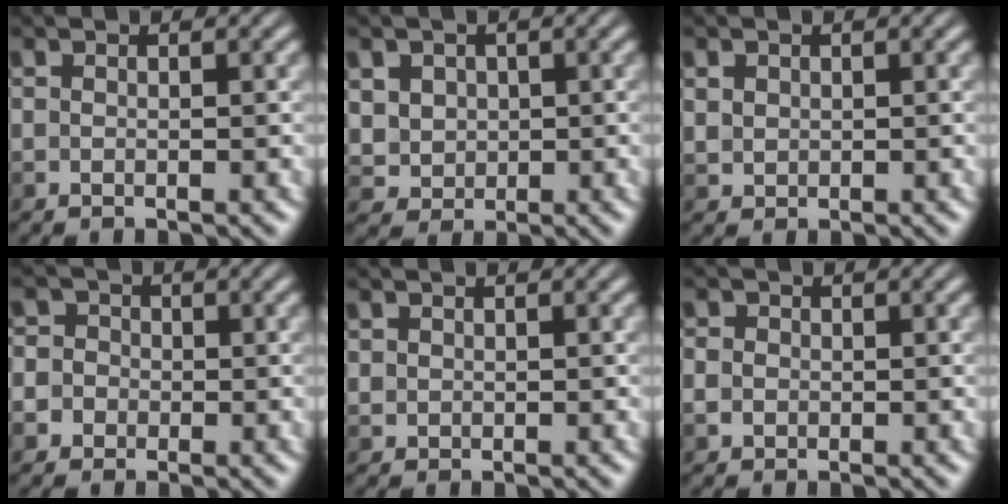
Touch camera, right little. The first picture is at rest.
{"total": 2.4, "force": [0.6, 2.2, 0.6], "torque": [-0.036, -0.004, 0.025]}
{"total": 1.3, "force": [0.6, 1.1, 0.2], "torque": [-0.018, -0.002, 0.013]}
{"total": 4.8, "force": [0.5, 4.5, 1.8], "torque": [-0.036, 0.028, -0.018]}
{"total": 0.8, "force": [0.4, 0.7, 0.0], "torque": [-0.007, -0.002, 0.007]}
{"total": 2.0, "force": [0.2, 1.8, 0.7], "torque": [-0.026, 0.002, -0.001]}